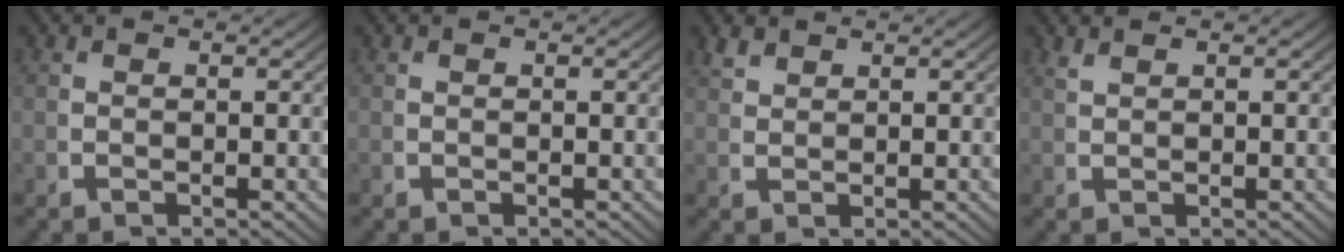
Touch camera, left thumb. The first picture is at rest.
{"total": 0.0}
{"total": 1.8, "force": [1.7, 0.1, 0.3], "torque": [-0.003, 0.003, 0.042]}
{"total": 1.3, "force": [1.2, -0.2, 0.4], "torque": [-0.010, 0.003, 0.031]}